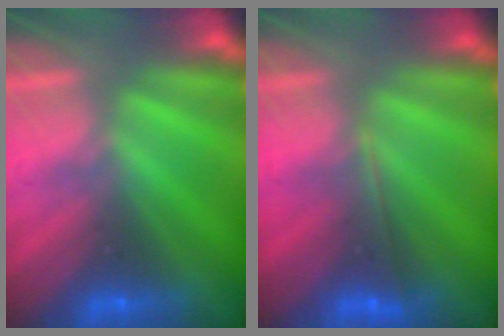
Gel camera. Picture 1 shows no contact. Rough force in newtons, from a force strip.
{"total": 1.8}